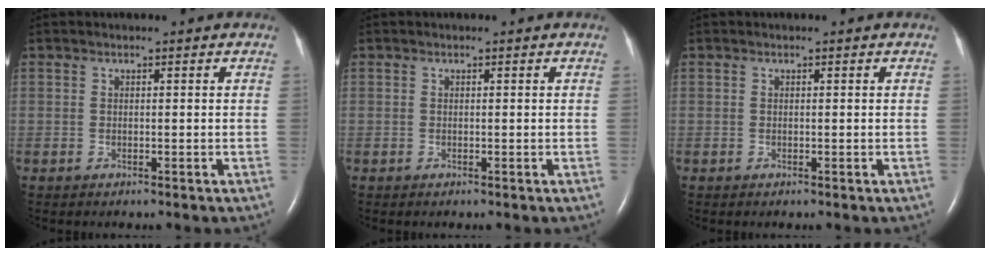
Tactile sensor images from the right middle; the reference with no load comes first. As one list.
[{"total": 0.0}, {"total": 0.0}]